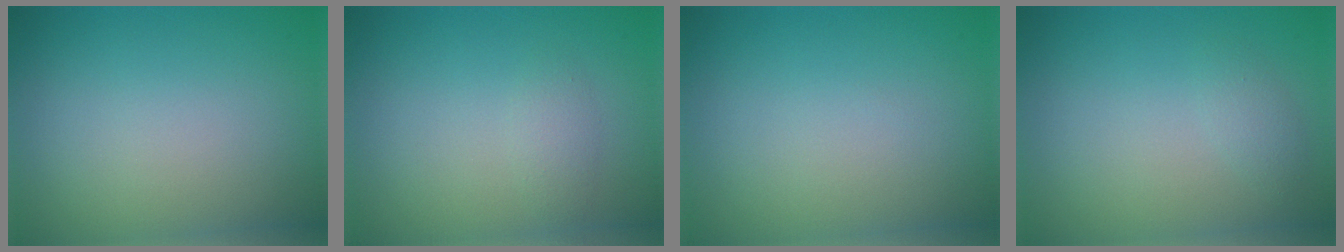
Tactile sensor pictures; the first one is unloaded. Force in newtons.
{"total": 1.1, "press": 1.1, "slide": 0.0}
{"total": 0.0}
{"total": 1.1, "press": 1.1, "slide": 0.1}